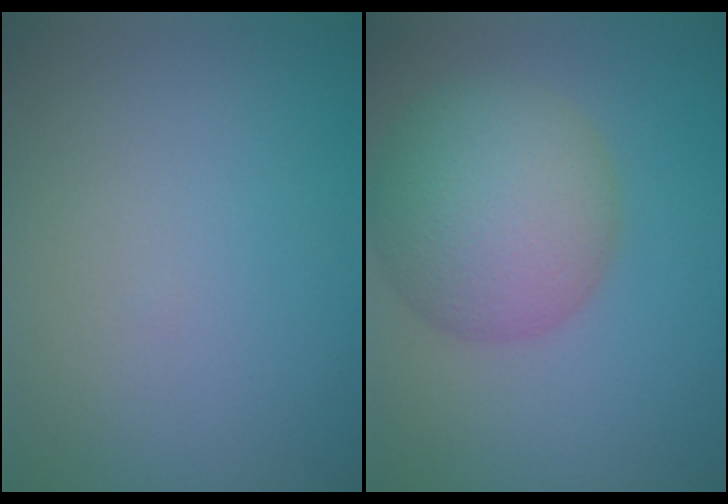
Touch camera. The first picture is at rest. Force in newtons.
{"total": 8.2, "press": 8.2, "slide": 0.4}